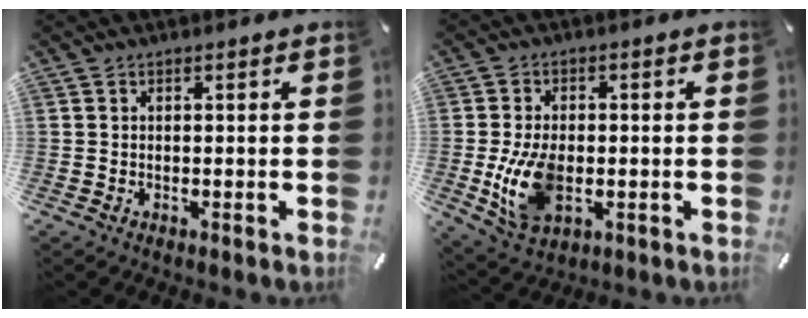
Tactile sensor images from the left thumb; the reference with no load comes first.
{"total": 10.9, "force": [-1.6, 7.0, 8.2], "torque": [-0.176, -0.005, -0.027]}